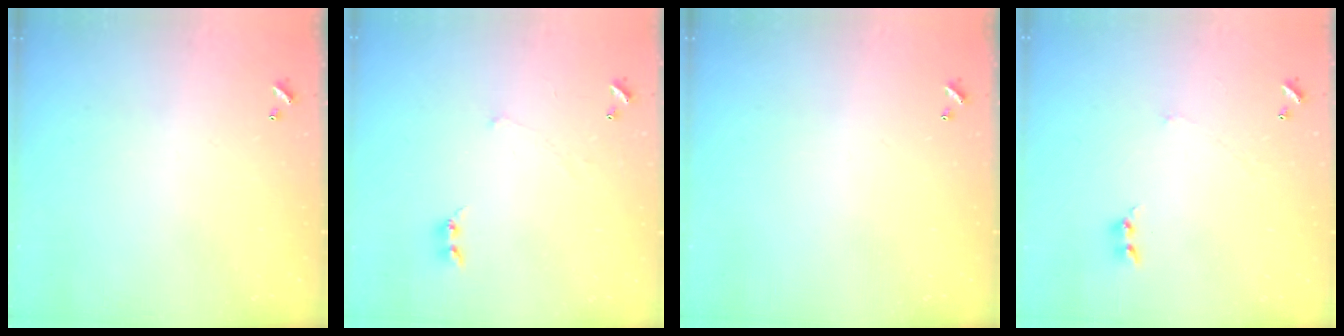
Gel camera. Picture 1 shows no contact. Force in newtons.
{"total": 0.6, "press": 0.3, "slide": 0.5}
{"total": 0.0}
{"total": 1.1, "press": 0.9, "slide": 0.6}